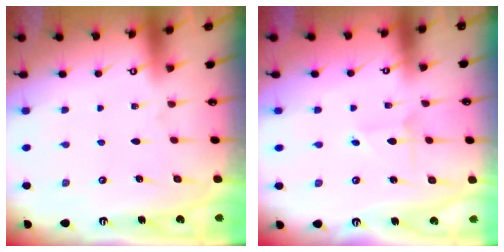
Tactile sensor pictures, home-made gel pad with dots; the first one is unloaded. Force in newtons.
{"total": 1.4, "press": 1.4, "slide": 0.1}